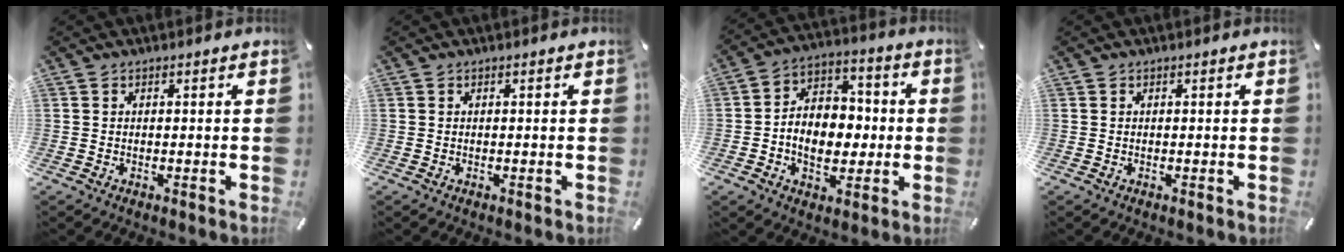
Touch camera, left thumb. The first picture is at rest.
{"total": 0.0}
{"total": 10.9, "force": [-1.7, 8.6, 6.5], "torque": [-0.117, 0.012, -0.031]}
{"total": 0.0}